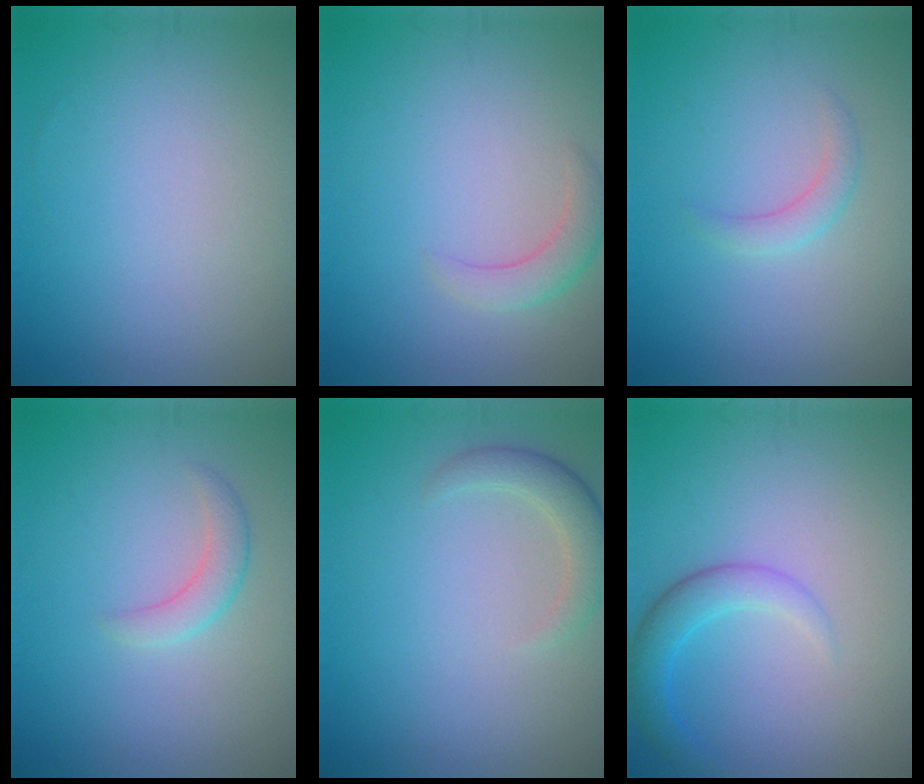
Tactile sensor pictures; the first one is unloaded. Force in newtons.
{"total": 2.2, "press": 2.1, "slide": 0.2}
{"total": 1.5, "press": 1.5, "slide": 0.0}
{"total": 1.9, "press": 1.9, "slide": 0.1}
{"total": 2.6, "press": 2.6, "slide": 0.1}
{"total": 2.8, "press": 2.8, "slide": 0.1}